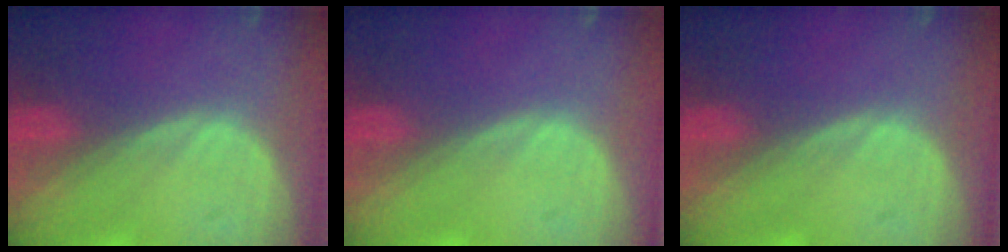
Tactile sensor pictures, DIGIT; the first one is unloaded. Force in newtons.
{"total": 0.0}
{"total": 0.0}